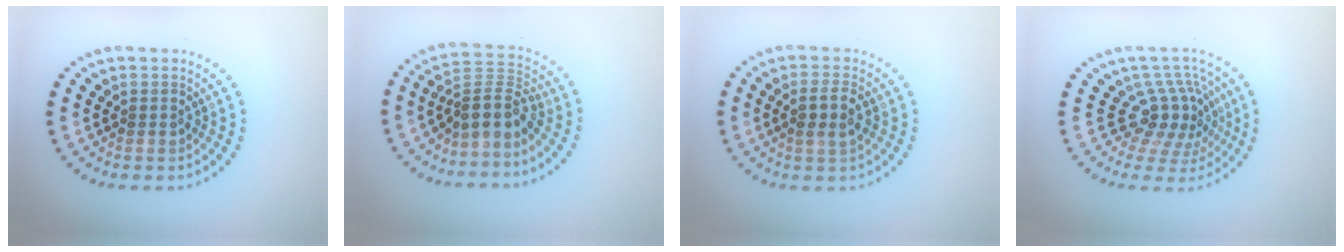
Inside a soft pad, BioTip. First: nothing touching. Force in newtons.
{"total": 3.5, "press": 2.6, "slide": 2.4}
{"total": 2.3, "press": 2.2, "slide": 0.7}
{"total": 4.1, "press": 2.7, "slide": 3.1}